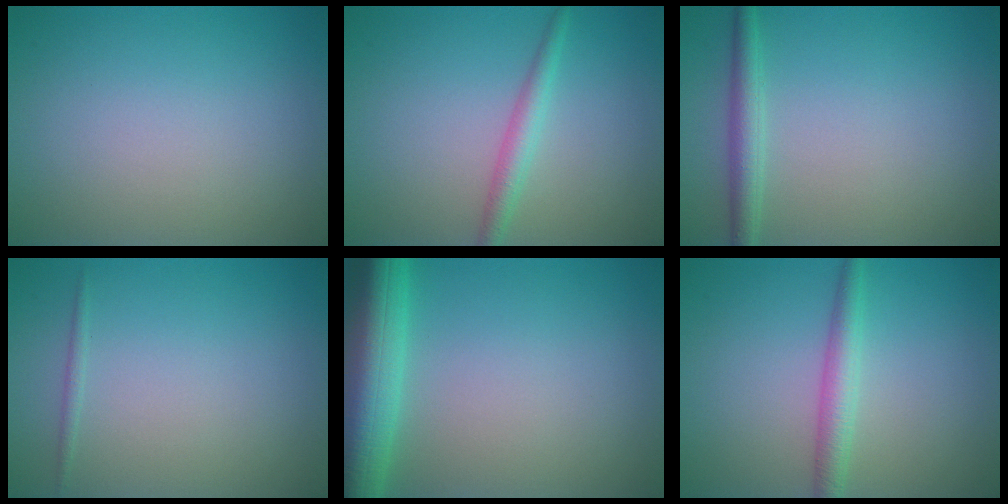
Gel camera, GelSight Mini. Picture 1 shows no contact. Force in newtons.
{"total": 2.1, "press": 2.1, "slide": 0.1}
{"total": 2.2, "press": 2.2, "slide": 0.0}
{"total": 0.6, "press": 0.6, "slide": 0.0}
{"total": 8.9, "press": 8.9, "slide": 0.3}
{"total": 2.5, "press": 2.5, "slide": 0.1}